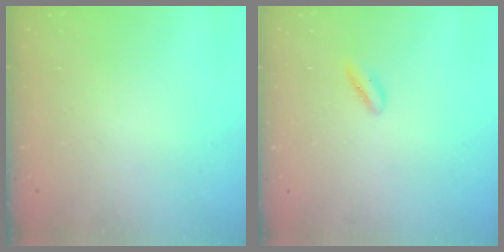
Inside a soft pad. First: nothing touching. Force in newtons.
{"total": 4.4, "press": 4.1, "slide": 1.4}